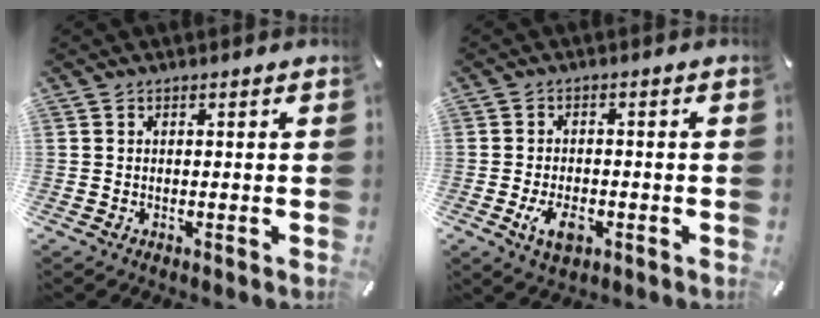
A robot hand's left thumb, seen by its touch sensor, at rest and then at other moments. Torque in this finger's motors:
{"motor_torque": [-0.12, 1.22, 0.27, -0.15, 0.03]}